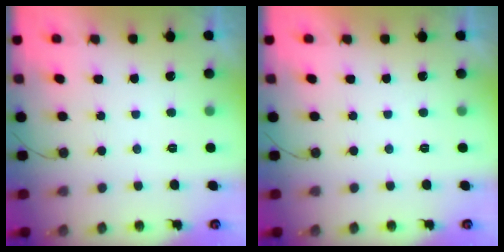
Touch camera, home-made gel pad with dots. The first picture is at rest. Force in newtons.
{"total": 1.7, "press": 1.7, "slide": 0.0}